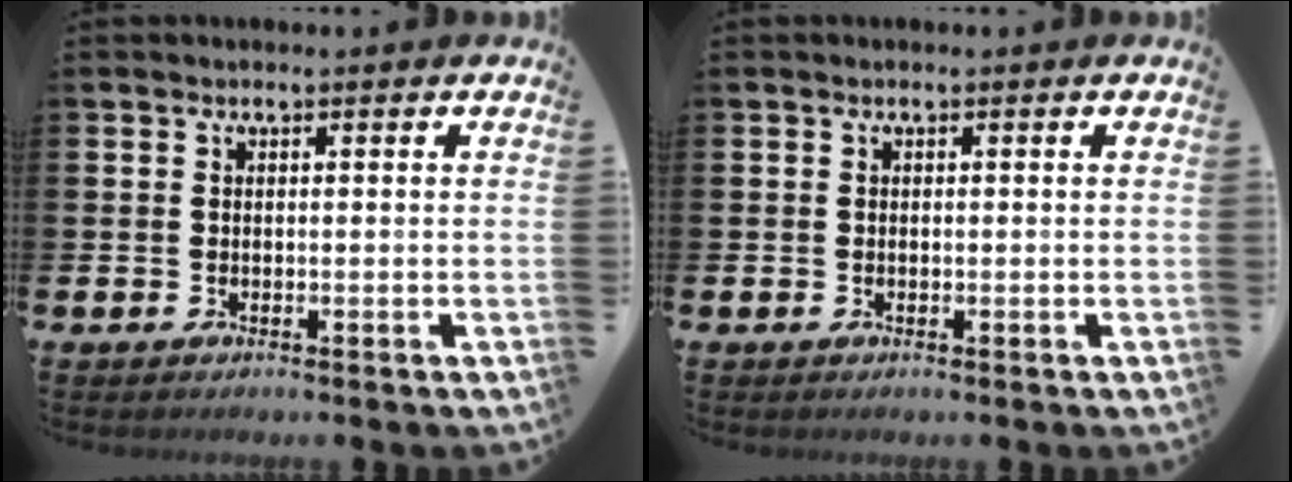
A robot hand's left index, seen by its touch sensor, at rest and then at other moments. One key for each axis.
{"total": 0.0}